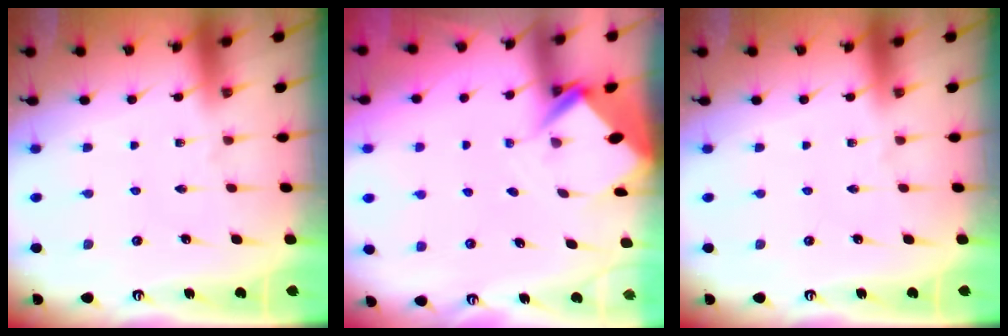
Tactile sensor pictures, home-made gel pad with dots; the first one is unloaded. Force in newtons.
{"total": 4.2, "press": 4.1, "slide": 0.4}
{"total": 0.0}